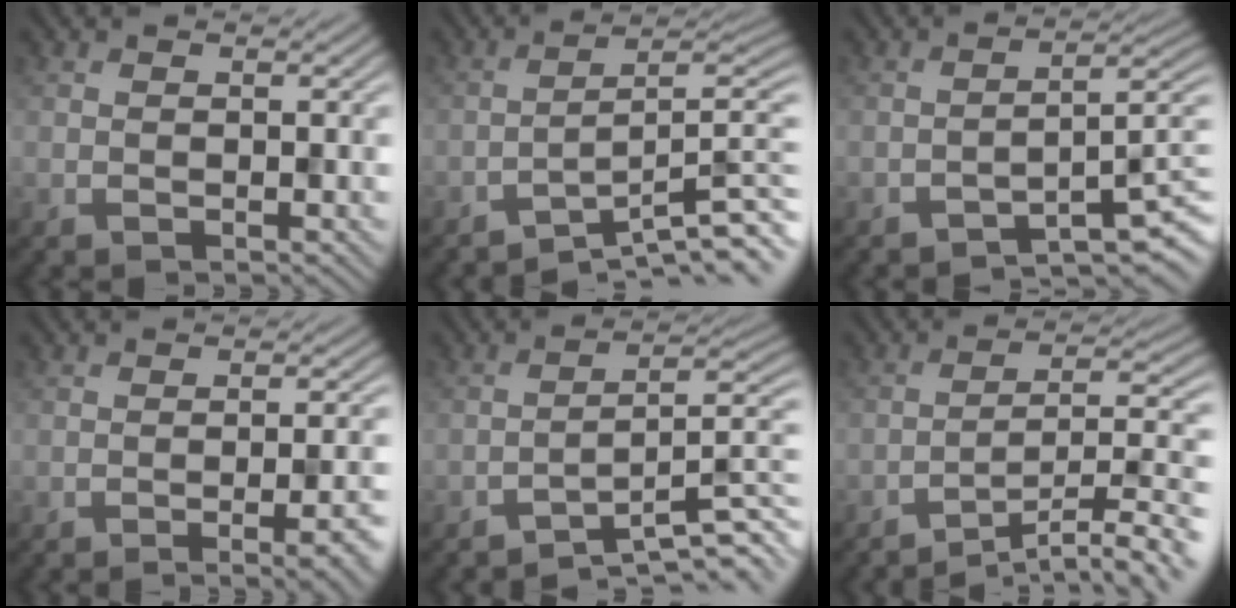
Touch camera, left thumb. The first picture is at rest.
{"total": 8.6, "force": [-6.1, 1.2, 6.0], "torque": [-0.076, 0.006, -0.090]}
{"total": 6.7, "force": [-5.3, 0.8, 4.0], "torque": [-0.052, 0.016, -0.077]}
{"total": 6.8, "force": [-3.0, 1.9, 5.8], "torque": [-0.066, 0.002, -0.031]}
{"total": 7.6, "force": [-5.7, 1.1, 5.0], "torque": [-0.068, 0.009, -0.084]}
{"total": 11.7, "force": [-9.0, 2.0, 7.2], "torque": [-0.104, 0.012, -0.132]}